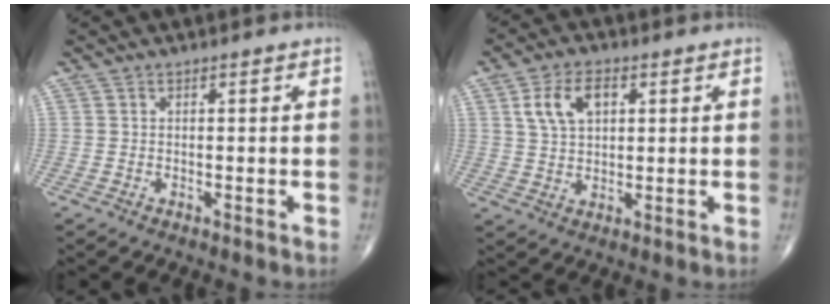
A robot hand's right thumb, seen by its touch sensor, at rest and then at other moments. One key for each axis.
{"total": 7.8, "fx": 2.6, "fy": 4.6, "fz": 5.6, "tx": -0.098, "ty": 0.001, "tz": 0.050}